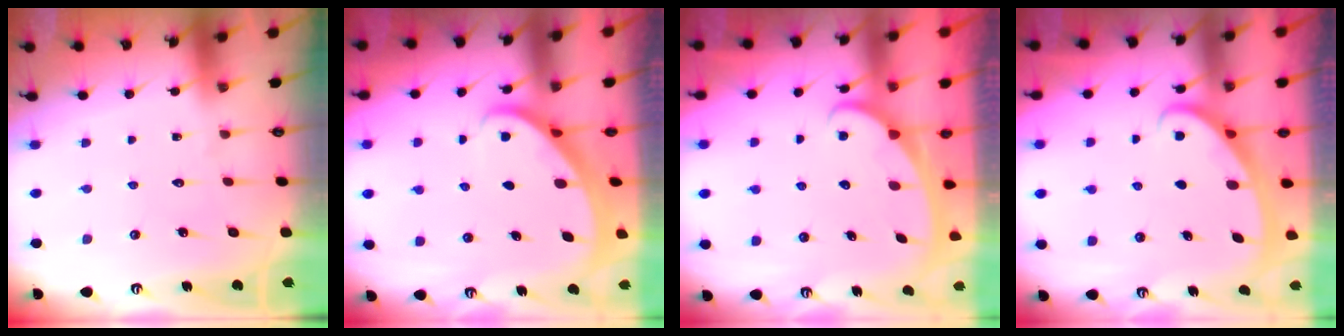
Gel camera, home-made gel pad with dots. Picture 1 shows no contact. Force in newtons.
{"total": 2.6, "press": 2.6, "slide": 0.4}
{"total": 2.4, "press": 2.4, "slide": 0.4}
{"total": 2.7, "press": 2.7, "slide": 0.4}